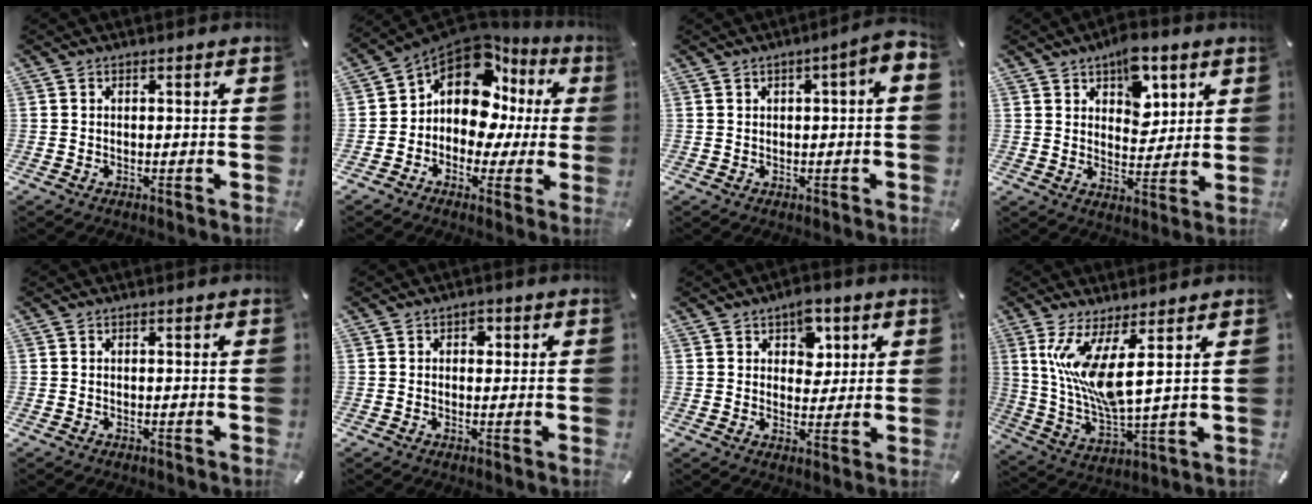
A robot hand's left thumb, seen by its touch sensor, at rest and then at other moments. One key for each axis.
{"total": 12.6, "fx": 5.4, "fy": 8.4, "fz": 7.7, "tx": -0.159, "ty": -0.050, "tz": 0.093}
{"total": 3.6, "fx": 0.1, "fy": 1.3, "fz": 3.4, "tx": -0.061, "ty": 0.009, "tz": 0.002}
{"total": 10.6, "fx": 6.0, "fy": 6.4, "fz": 5.9, "tx": -0.062, "ty": -0.030, "tz": 0.101}
{"total": 0.0}
{"total": 2.1, "fx": 0.5, "fy": 1.7, "fz": 1.1, "tx": -0.001, "ty": -0.003, "tz": 0.002}
{"total": 6.6, "fx": 3.5, "fy": 4.8, "fz": 2.9, "tx": -0.024, "ty": -0.009, "tz": 0.055}
{"total": 12.1, "fx": 5.6, "fy": 2.7, "fz": 10.4, "tx": -0.226, "ty": -0.042, "tz": 0.099}